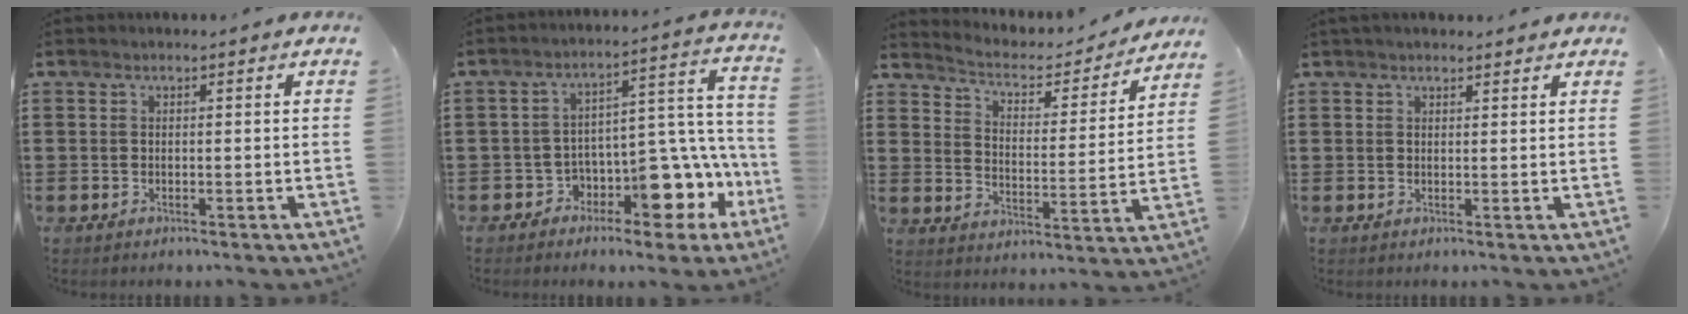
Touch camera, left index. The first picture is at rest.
{"total": 8.7, "force": [-4.6, 4.6, 5.7], "torque": [-0.089, -0.010, -0.081]}
{"total": 3.1, "force": [2.8, 1.1, 0.9], "torque": [-0.038, -0.025, 0.037]}
{"total": 1.4, "force": [1.3, 0.3, 0.3], "torque": [-0.008, 0.002, 0.025]}